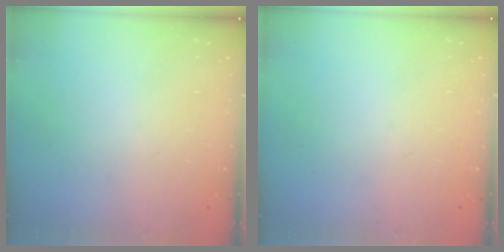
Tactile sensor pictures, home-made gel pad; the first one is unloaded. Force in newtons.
{"total": 0.0}